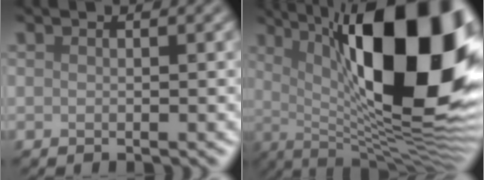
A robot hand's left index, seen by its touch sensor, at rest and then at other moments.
{"total": 19.1, "force": [4.2, 6.6, 17.4], "torque": [-0.223, 0.016, 0.058]}